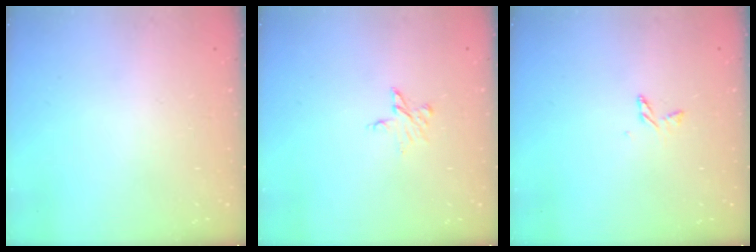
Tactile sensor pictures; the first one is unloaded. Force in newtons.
{"total": 4.5, "press": 4.5, "slide": 0.4}
{"total": 4.2, "press": 4.2, "slide": 0.4}